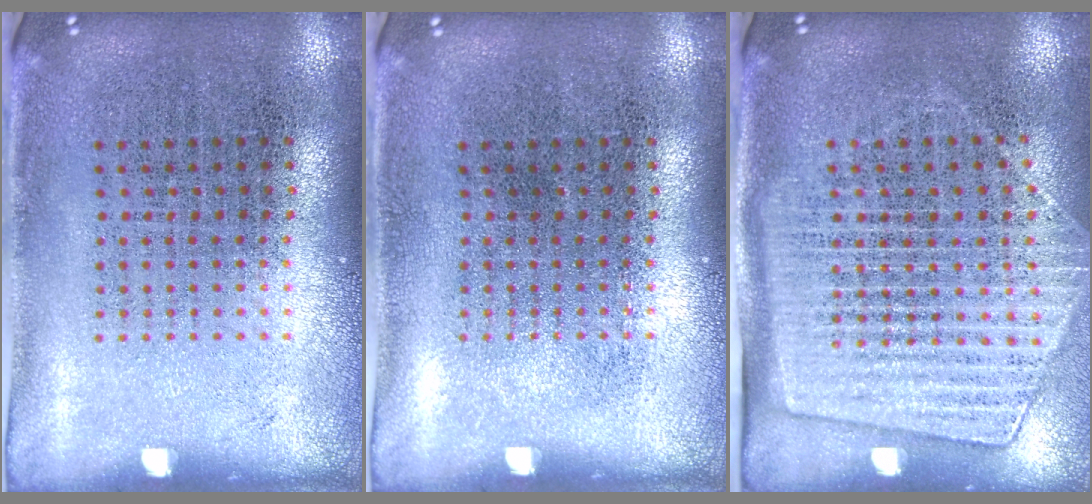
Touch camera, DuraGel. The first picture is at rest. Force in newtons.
{"total": 0.0}
{"total": 1.9, "press": 1.6, "slide": 1.0}